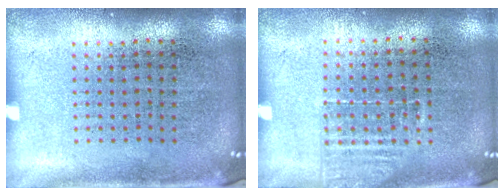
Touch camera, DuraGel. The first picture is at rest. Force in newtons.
{"total": 1.3, "press": 1.1, "slide": 0.6}